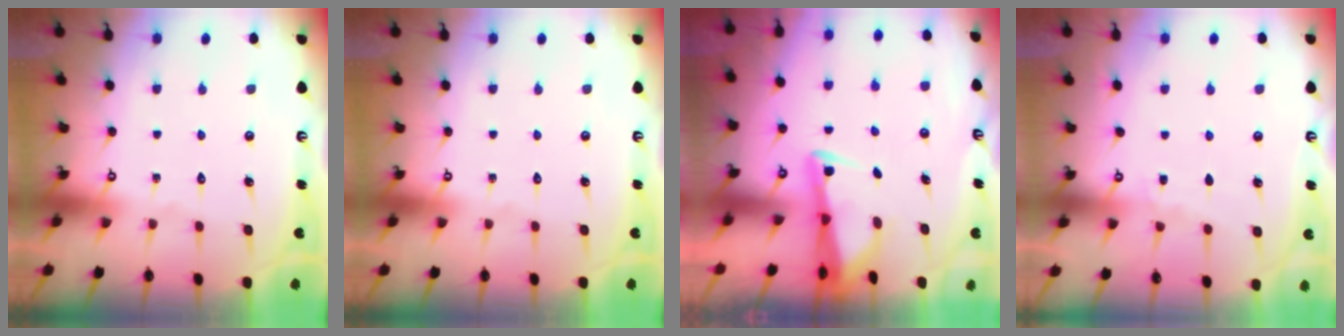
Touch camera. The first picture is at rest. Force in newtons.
{"total": 0.0}
{"total": 2.6, "press": 2.6, "slide": 0.5}
{"total": 3.5, "press": 3.5, "slide": 0.6}